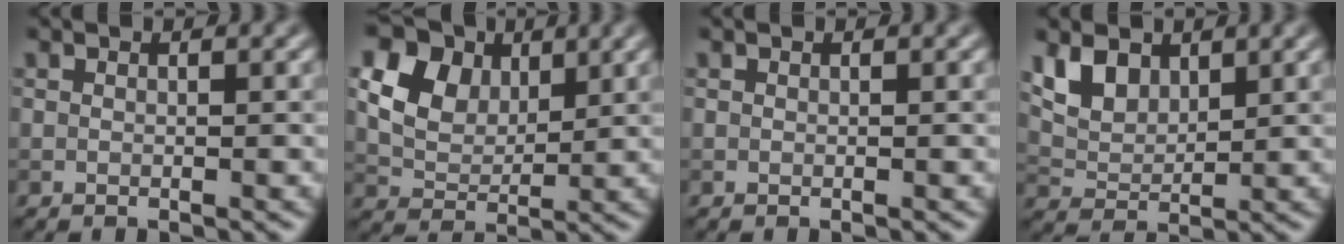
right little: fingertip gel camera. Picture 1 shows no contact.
{"total": 11.2, "force": [5.2, 8.1, 5.8], "torque": [-0.126, 0.028, 0.085]}
{"total": 0.0}
{"total": 4.1, "force": [2.3, 2.6, 2.2], "torque": [-0.052, -0.003, 0.049]}